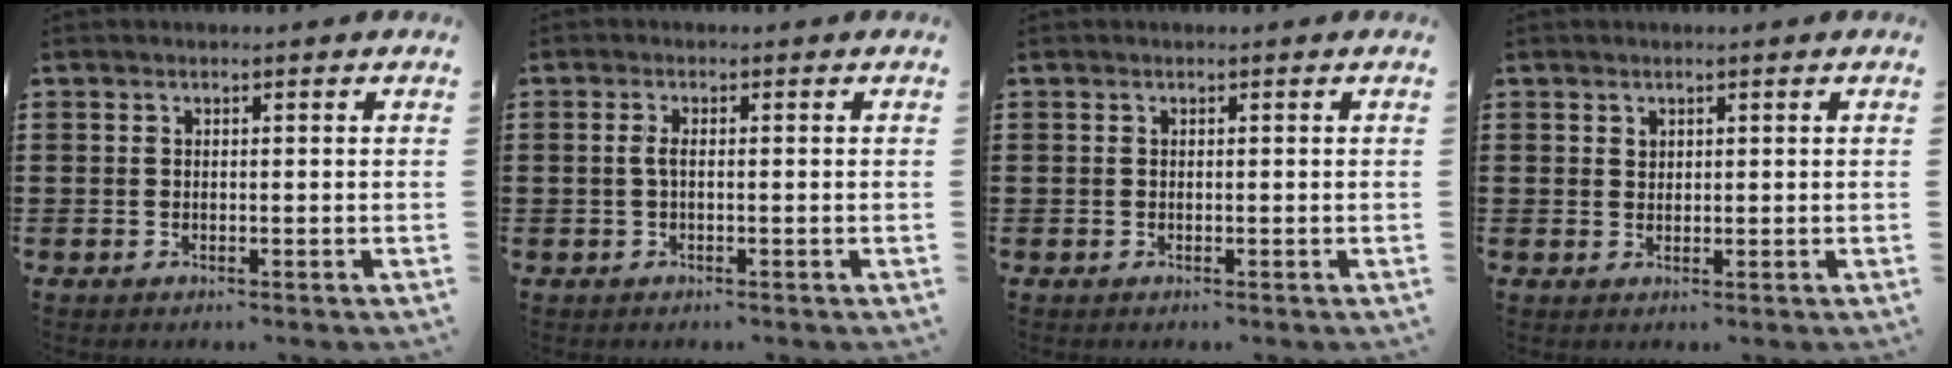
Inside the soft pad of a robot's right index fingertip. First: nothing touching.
{"total": 1.7, "force": [-0.2, 0.4, 1.6], "torque": [-0.038, -0.001, -0.007]}
{"total": 0.0}
{"total": 1.1, "force": [0.8, 0.7, 0.2], "torque": [-0.004, 0.002, 0.017]}